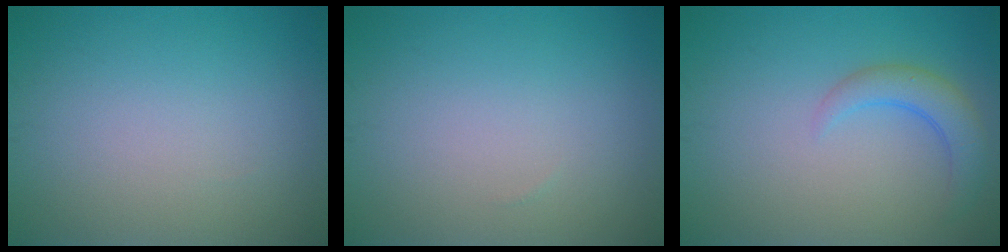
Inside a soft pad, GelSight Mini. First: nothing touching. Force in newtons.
{"total": 0.0}
{"total": 2.8, "press": 2.8, "slide": 0.4}